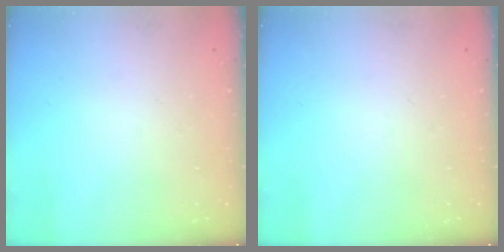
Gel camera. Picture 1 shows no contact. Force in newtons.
{"total": 0.0}